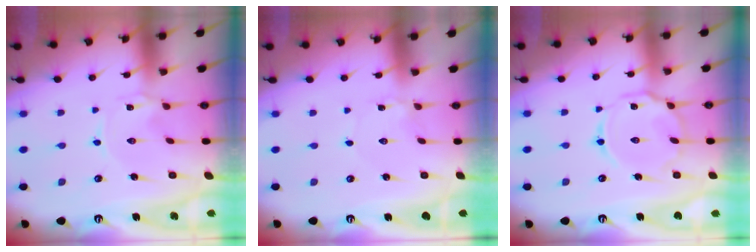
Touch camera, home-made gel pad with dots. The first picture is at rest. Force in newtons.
{"total": 1.2, "press": 1.1, "slide": 0.1}
{"total": 11.1, "press": 11.0, "slide": 0.8}